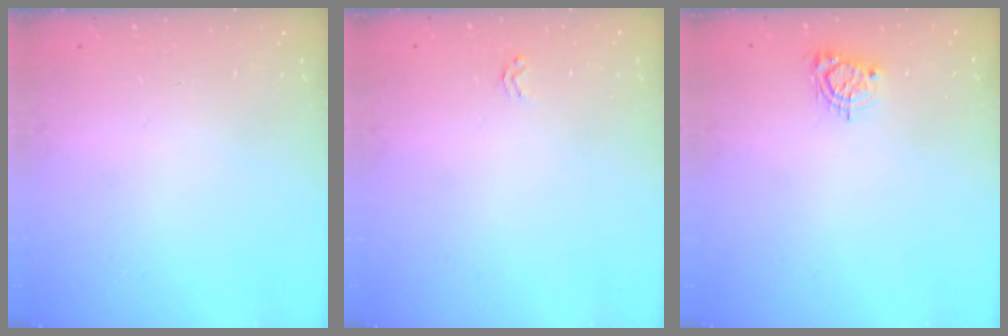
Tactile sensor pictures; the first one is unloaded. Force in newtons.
{"total": 1.6, "press": 1.6, "slide": 0.2}
{"total": 5.2, "press": 5.2, "slide": 0.6}